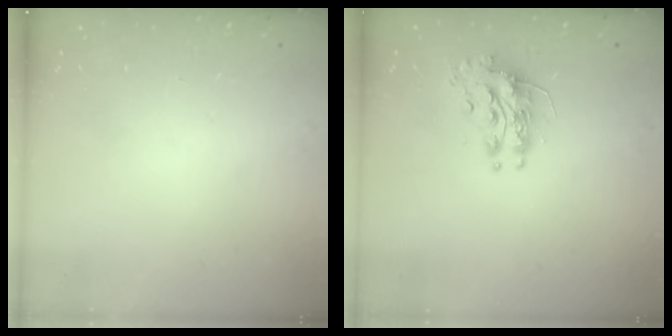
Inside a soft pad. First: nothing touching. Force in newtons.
{"total": 10.5, "press": 10.5, "slide": 0.3}